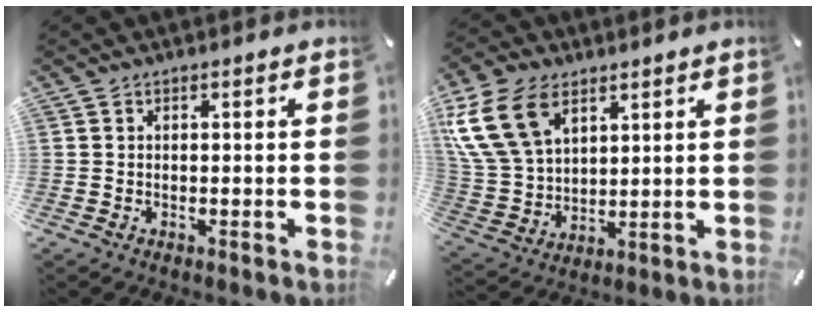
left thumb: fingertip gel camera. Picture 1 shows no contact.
{"total": 16.0, "force": [7.5, 11.0, 8.9], "torque": [-0.236, -0.018, 0.139]}